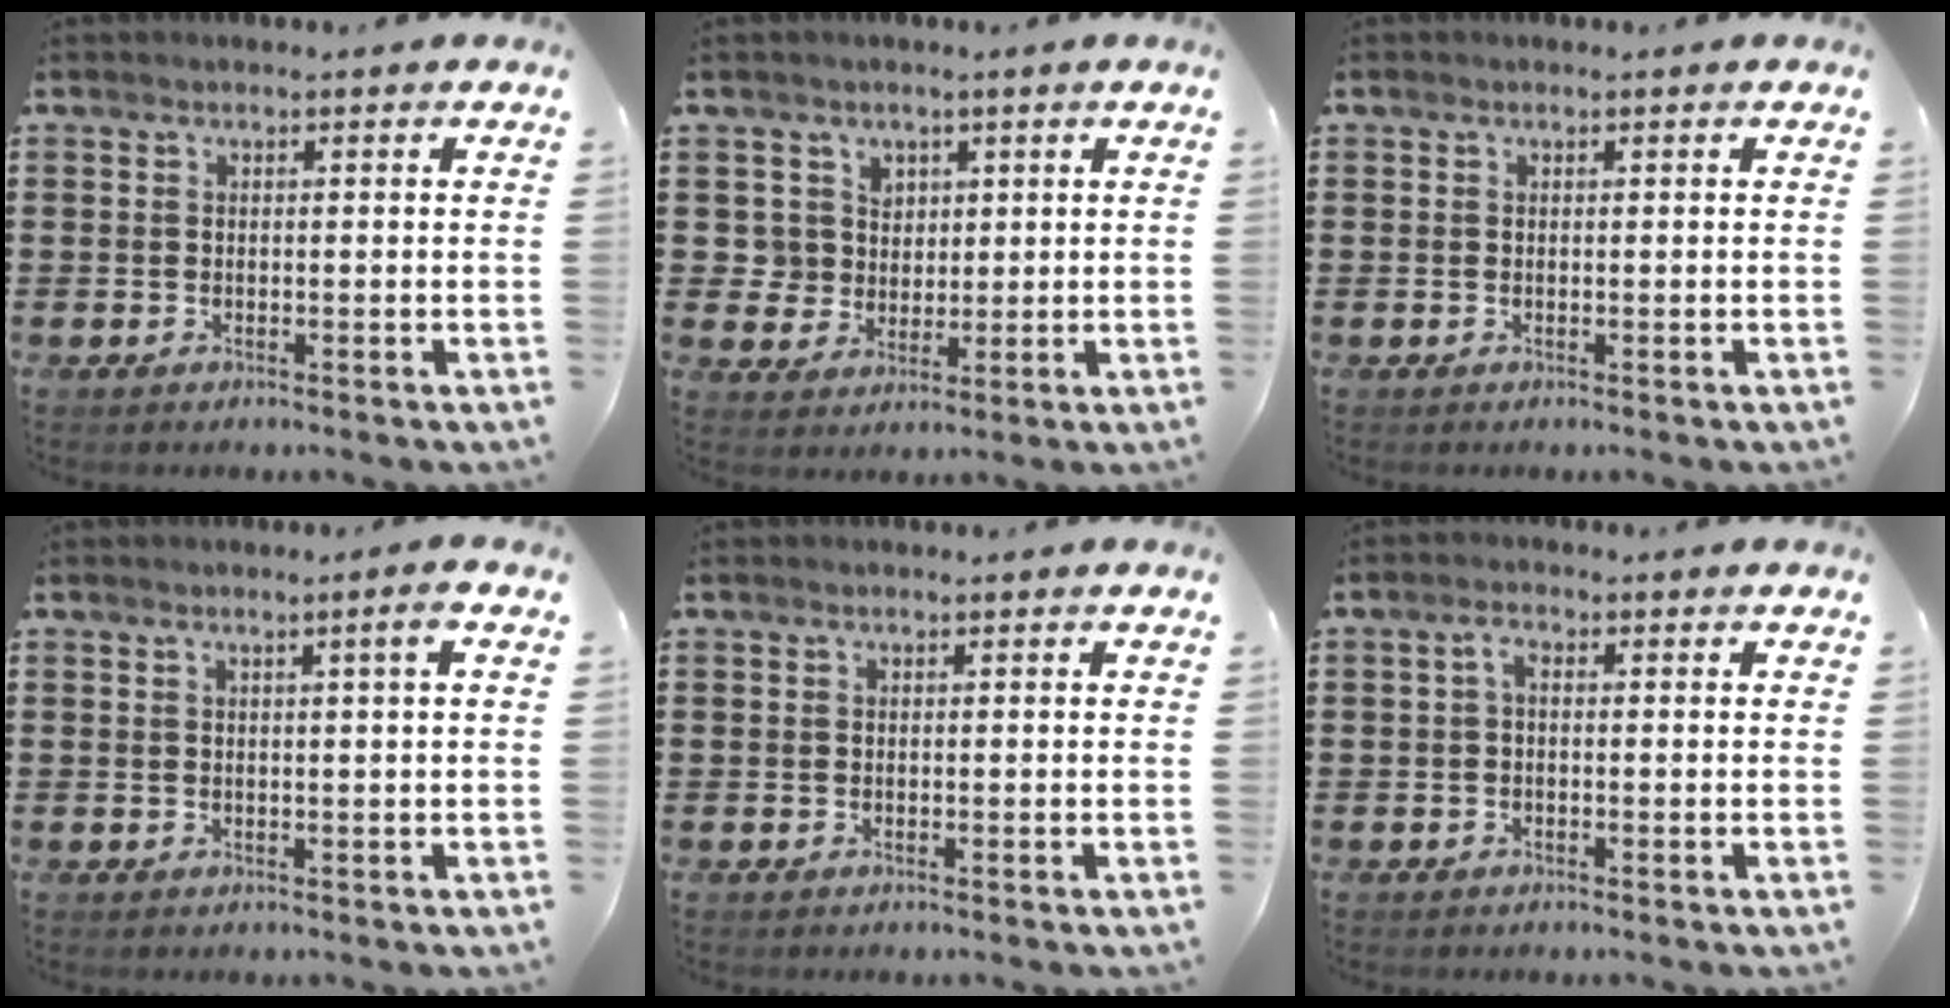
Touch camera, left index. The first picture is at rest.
{"total": 4.4, "force": [1.5, 4.2, 0.0], "torque": [-0.026, 0.014, 0.027]}
{"total": 0.0}
{"total": 2.0, "force": [0.8, -0.5, 1.8], "torque": [-0.030, -0.003, 0.011]}
{"total": 0.0}
{"total": 1.6, "force": [-0.2, 0.7, 1.4], "torque": [-0.029, 0.007, -0.006]}